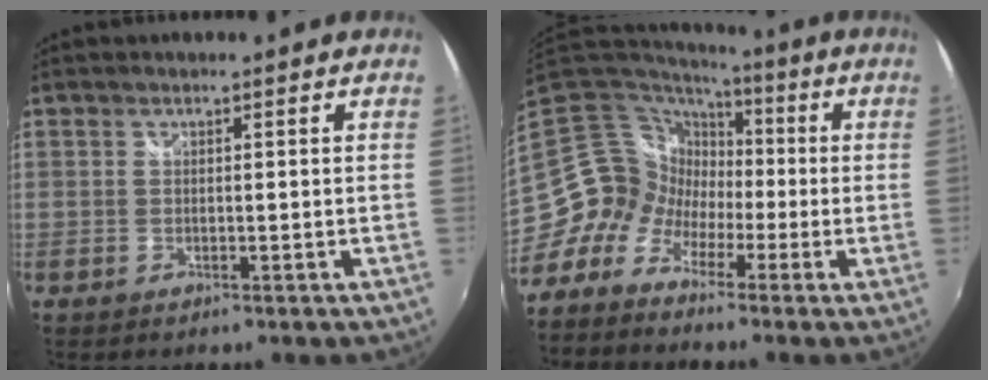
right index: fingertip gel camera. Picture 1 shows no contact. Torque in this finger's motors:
{"motor_torque": [0.32, -0.33, -0.32, -0.21]}